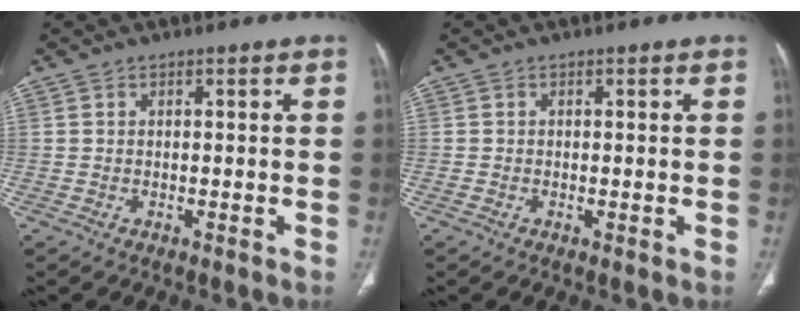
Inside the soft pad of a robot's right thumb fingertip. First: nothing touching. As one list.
[{"total": 0.7, "force": [-0.2, 0.3, 0.5], "torque": [-0.010, -0.003, -0.003]}]